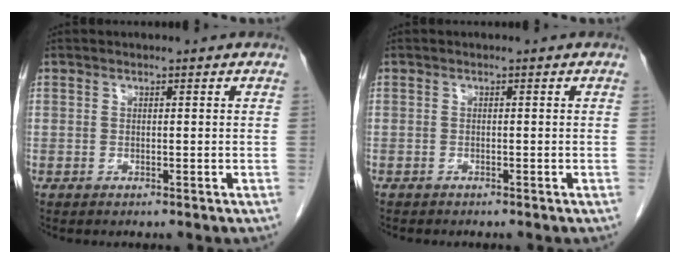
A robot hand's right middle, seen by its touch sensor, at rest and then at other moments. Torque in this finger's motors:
{"motor_torque": [0.87, -0.77, 0.32, 0.06]}